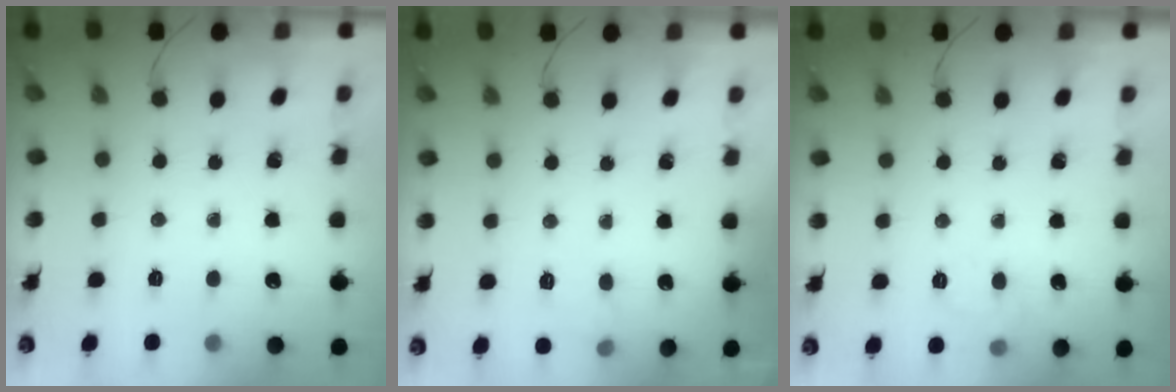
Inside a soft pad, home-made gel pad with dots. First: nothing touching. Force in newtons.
{"total": 4.1, "press": 3.6, "slide": 1.9}
{"total": 7.1, "press": 7.0, "slide": 1.2}